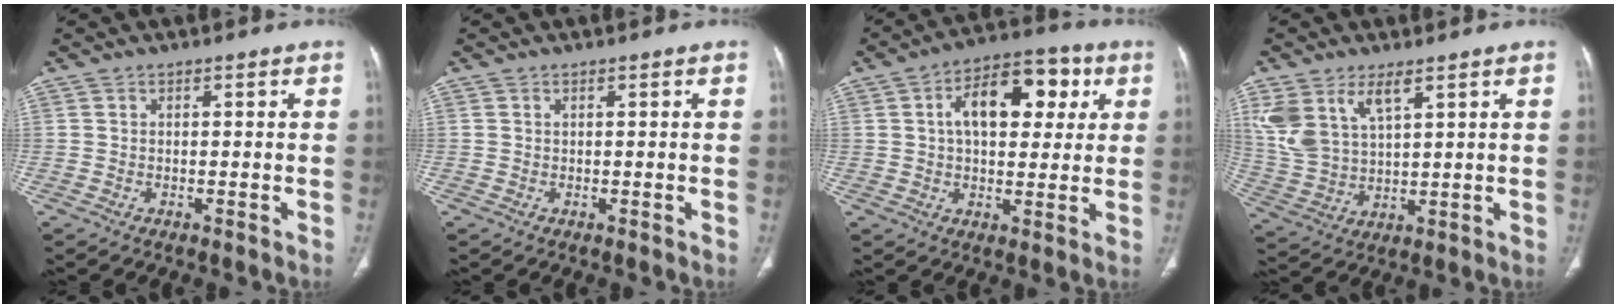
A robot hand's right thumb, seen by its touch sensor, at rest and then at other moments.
{"total": 0.0}
{"total": 14.8, "force": [4.0, 8.5, 11.4], "torque": [-0.143, 0.017, 0.056]}
{"total": 10.4, "force": [5.5, 5.0, 7.3], "torque": [-0.156, -0.013, 0.123]}